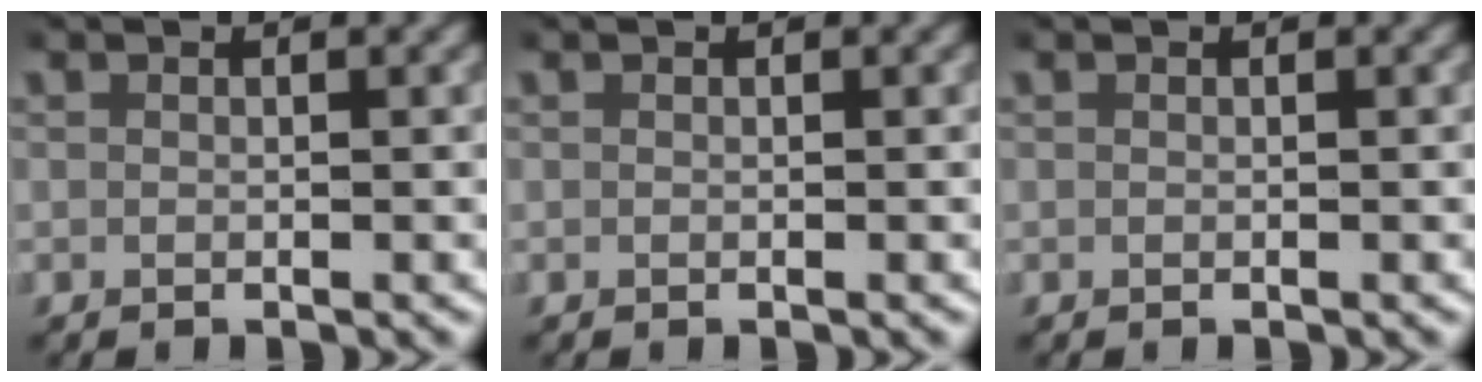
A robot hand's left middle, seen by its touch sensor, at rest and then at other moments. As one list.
[{"total": 0.0}, {"total": 0.0}]